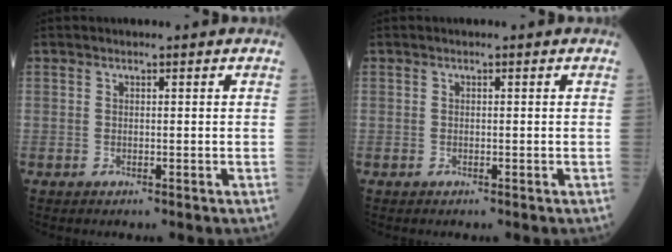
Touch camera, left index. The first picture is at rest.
{"total": 0.0}